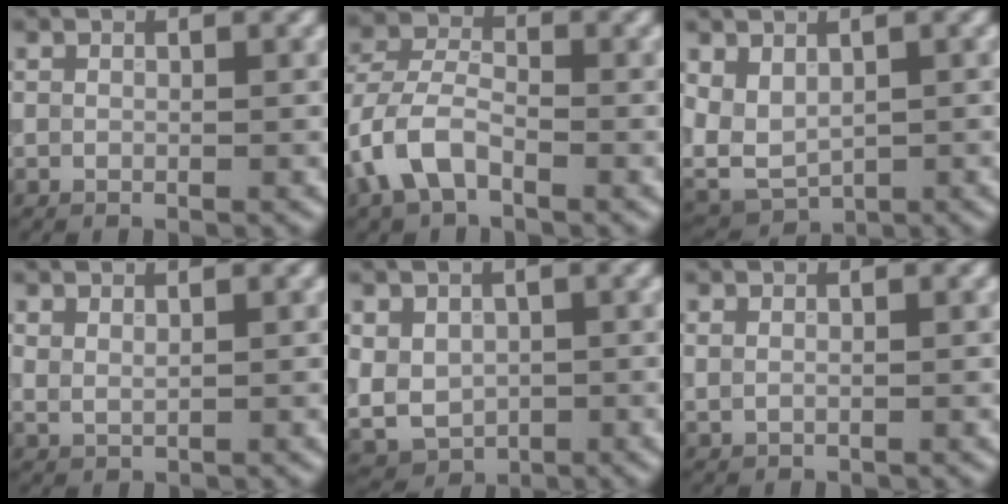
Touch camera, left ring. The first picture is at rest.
{"total": 5.0, "force": [-2.2, 3.1, 3.2], "torque": [-0.072, 0.003, -0.052]}
{"total": 4.0, "force": [0.7, 2.7, 2.9], "torque": [-0.065, -0.005, 0.016]}
{"total": 1.0, "force": [0.8, 0.3, 0.5], "torque": [-0.014, -0.004, 0.019]}
{"total": 6.3, "force": [-0.3, 5.2, 3.6], "torque": [-0.075, -0.005, -0.002]}
{"total": 0.5, "force": [0.3, 0.3, 0.3], "torque": [-0.009, -0.002, 0.007]}